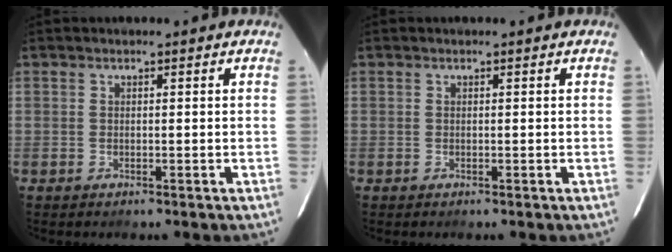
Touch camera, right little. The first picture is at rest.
{"total": 0.0}